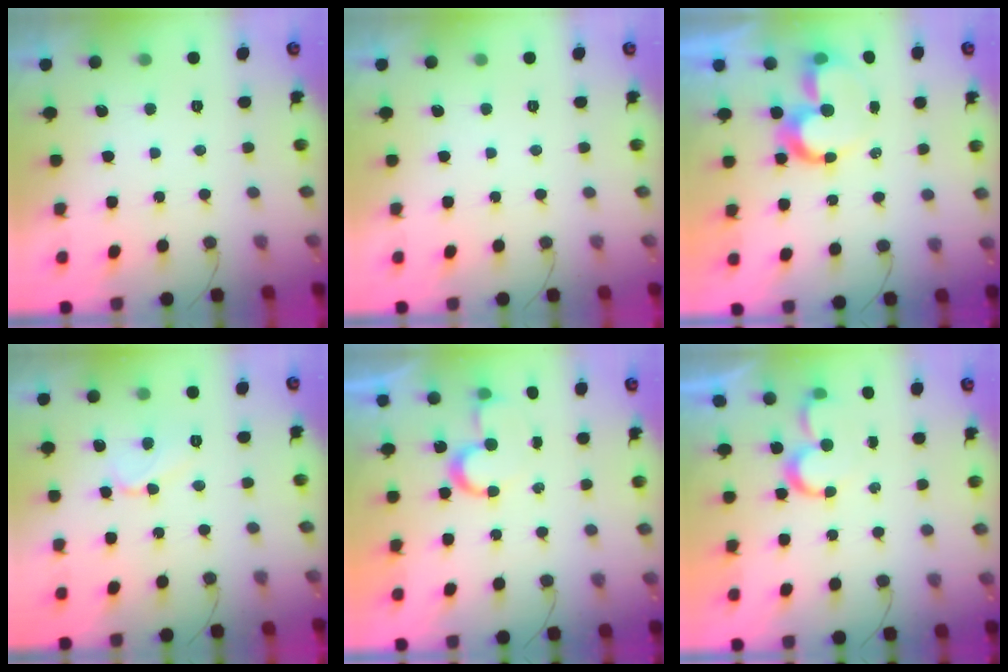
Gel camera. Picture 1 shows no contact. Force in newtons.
{"total": 0.0}
{"total": 9.8, "press": 9.8, "slide": 0.6}
{"total": 6.3, "press": 6.3, "slide": 0.6}
{"total": 5.7, "press": 5.7, "slide": 0.4}
{"total": 5.5, "press": 5.5, "slide": 0.4}